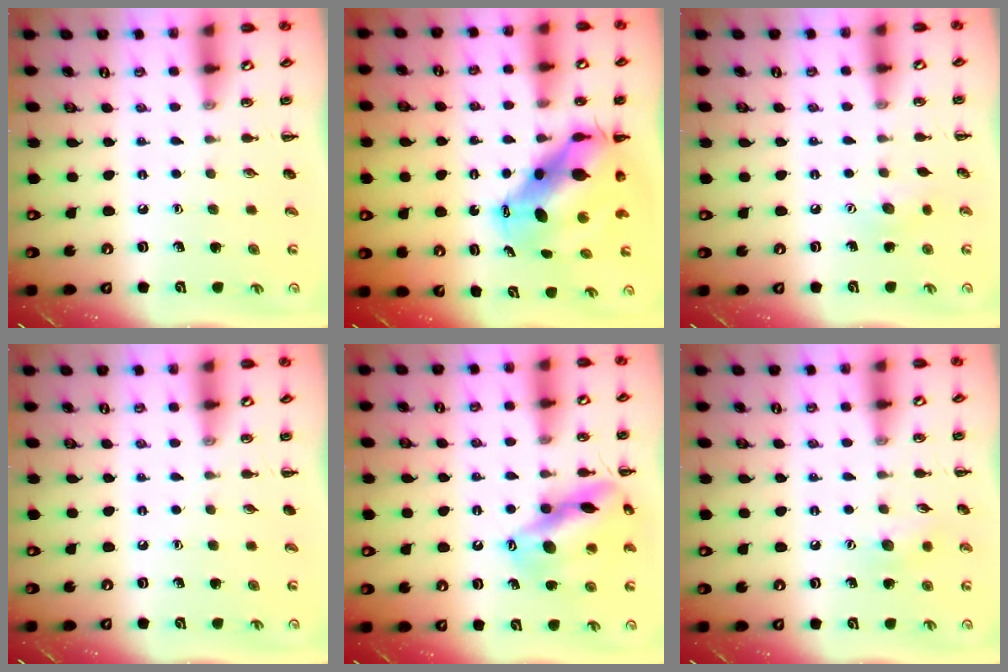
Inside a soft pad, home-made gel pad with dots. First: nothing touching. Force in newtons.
{"total": 12.0, "press": 11.6, "slide": 2.8}
{"total": 6.6, "press": 6.4, "slide": 1.7}
{"total": 0.0}
{"total": 16.2, "press": 16.0, "slide": 2.5}
{"total": 6.0, "press": 5.8, "slide": 1.2}